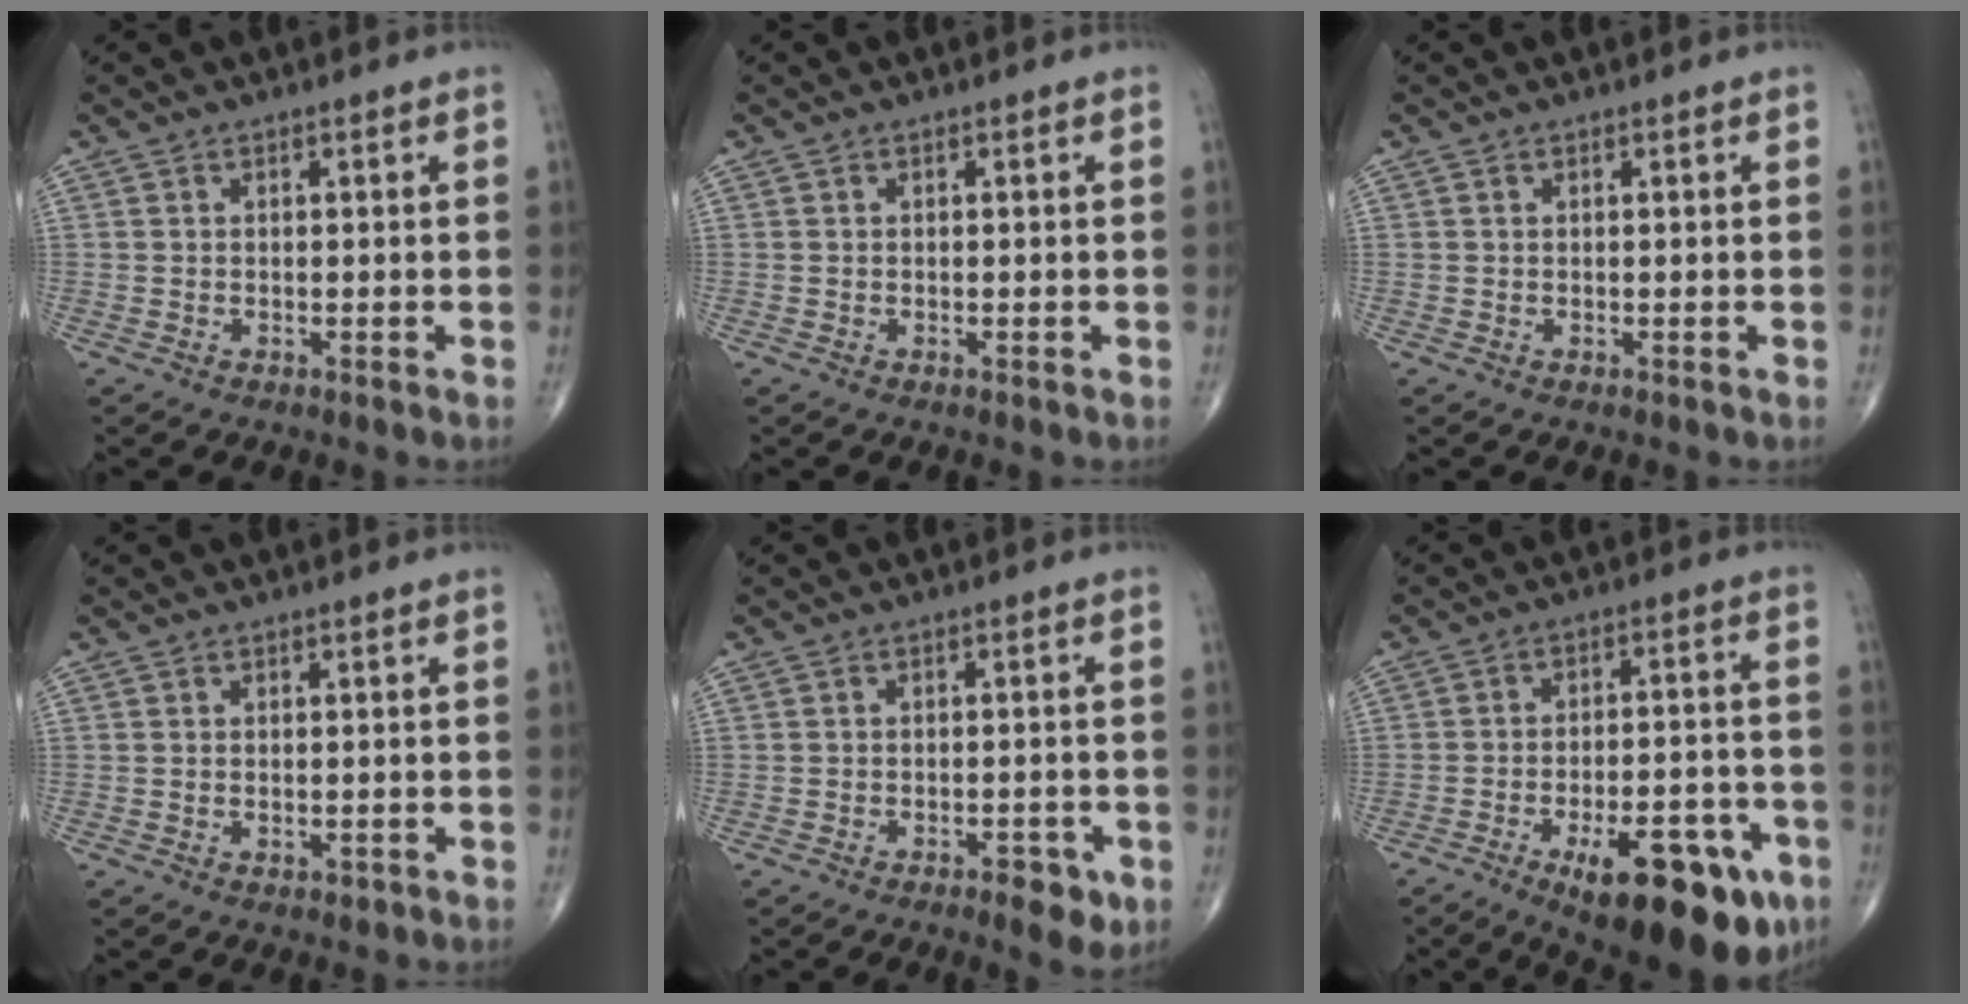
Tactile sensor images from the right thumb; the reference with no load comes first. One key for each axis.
{"total": 0.0}
{"total": 0.0}
{"total": 1.3, "fx": -0.4, "fy": 0.8, "fz": 1.0, "tx": -0.015, "ty": 0.001, "tz": -0.001}
{"total": 4.8, "fx": -2.4, "fy": 2.1, "fz": 3.6, "tx": -0.039, "ty": 0.006, "tz": -0.031}
{"total": 20.5, "fx": -10.3, "fy": 7.9, "fz": 15.8, "tx": -0.167, "ty": 0.048, "tz": -0.138}